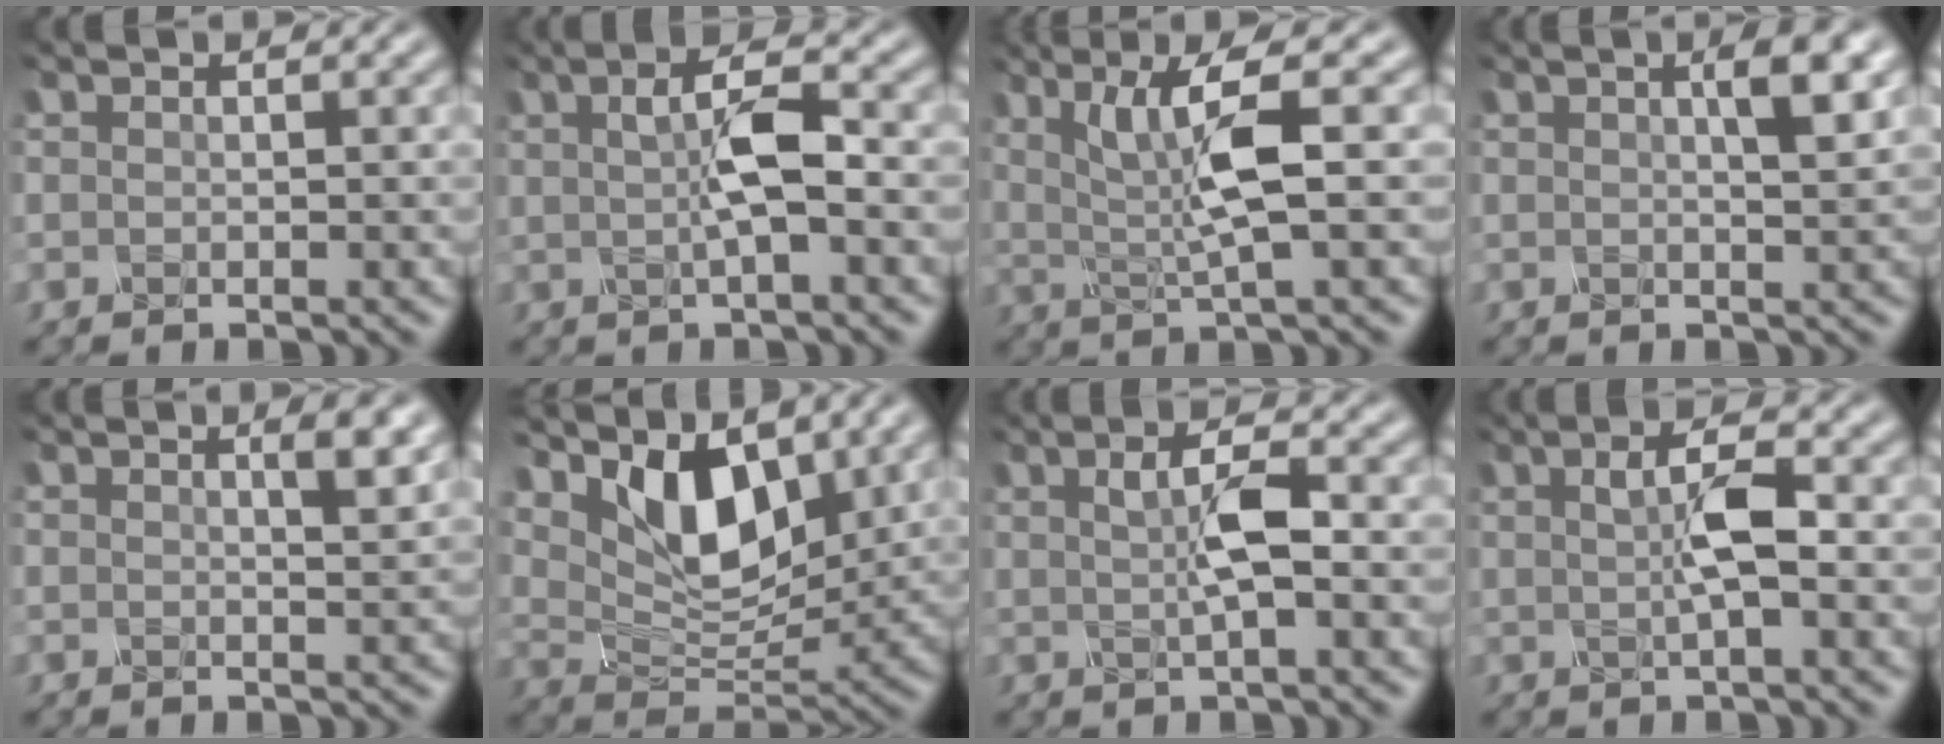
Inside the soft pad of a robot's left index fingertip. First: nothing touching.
{"total": 3.8, "force": [-0.3, 0.9, 3.7], "torque": [-0.070, 0.007, -0.007]}
{"total": 6.0, "force": [0.8, 0.9, 5.9], "torque": [-0.115, -0.001, 0.018]}
{"total": 3.4, "force": [1.1, 0.9, 3.1], "torque": [-0.035, 0.005, 0.012]}
{"total": 2.6, "force": [1.2, 0.8, 2.1], "torque": [-0.018, 0.004, 0.014]}
{"total": 7.6, "force": [3.6, 4.1, 5.4], "torque": [-0.094, -0.009, 0.059]}
{"total": 3.2, "force": [-0.2, 0.8, 3.1], "torque": [-0.057, 0.003, -0.004]}
{"total": 3.2, "force": [-0.2, 0.8, 3.1], "torque": [-0.056, 0.004, -0.005]}